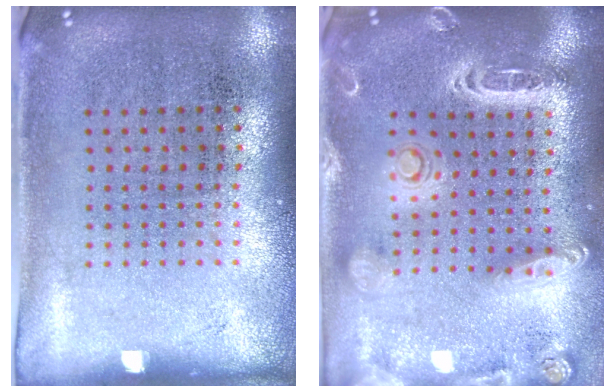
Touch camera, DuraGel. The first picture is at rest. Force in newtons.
{"total": 2.5, "press": 2.2, "slide": 1.1}